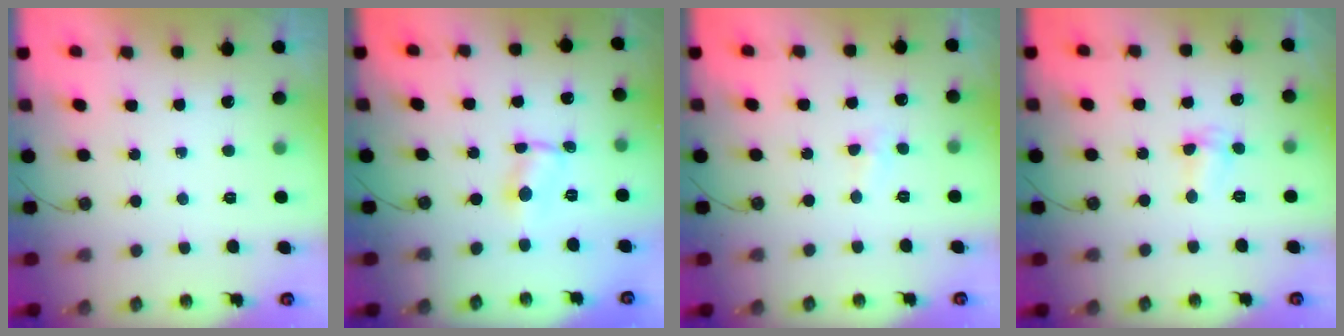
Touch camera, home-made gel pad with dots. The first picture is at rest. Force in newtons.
{"total": 0.7, "press": 0.7, "slide": 0.1}
{"total": 2.4, "press": 2.3, "slide": 0.4}
{"total": 2.2, "press": 2.2, "slide": 0.5}